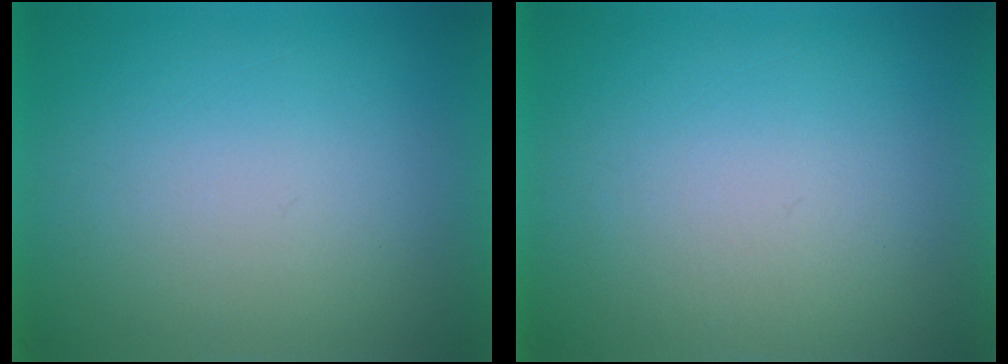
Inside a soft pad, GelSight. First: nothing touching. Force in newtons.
{"total": 1.1}